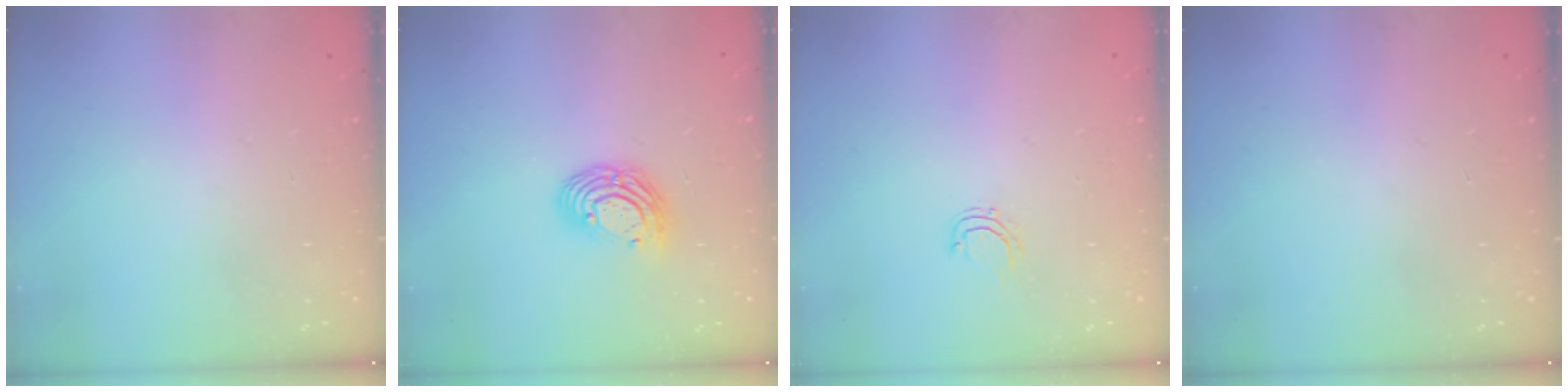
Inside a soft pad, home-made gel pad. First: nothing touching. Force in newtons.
{"total": 9.5, "press": 9.4, "slide": 1.7}
{"total": 4.7, "press": 4.7, "slide": 0.3}
{"total": 0.0}